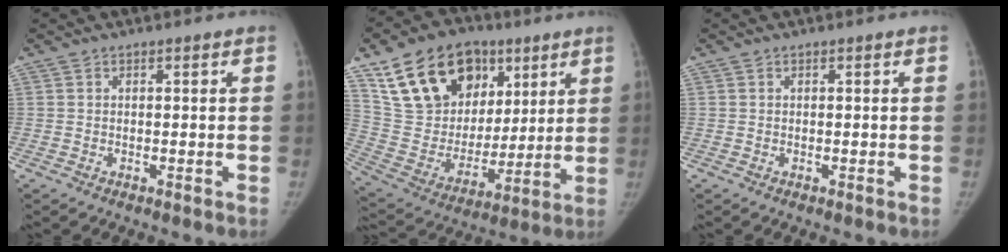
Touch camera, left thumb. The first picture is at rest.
{"total": 23.5, "force": [12.0, 16.0, 12.3], "torque": [-0.190, -0.020, 0.220]}
{"total": 0.0}